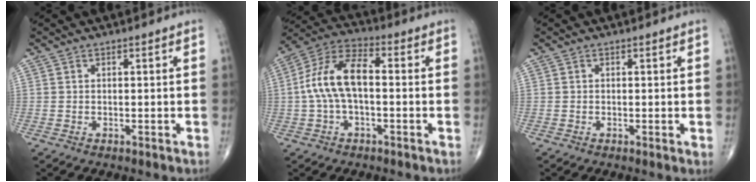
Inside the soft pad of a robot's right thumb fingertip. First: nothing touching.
{"total": 11.8, "force": [-0.3, 5.9, 10.2], "torque": [-0.205, 0.040, -0.014]}
{"total": 0.6, "force": [0.0, 0.1, 0.6], "torque": [-0.011, -0.002, -0.005]}